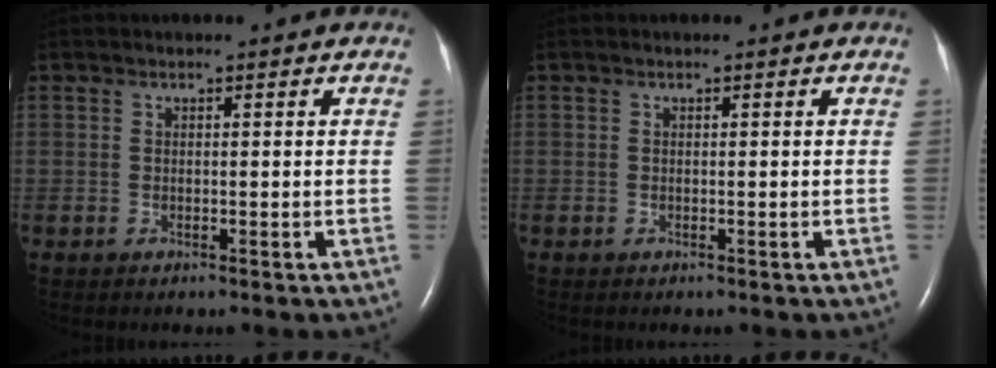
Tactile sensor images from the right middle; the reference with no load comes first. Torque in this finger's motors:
{"motor_torque": [0.00, 0.00, -0.30, -0.21]}